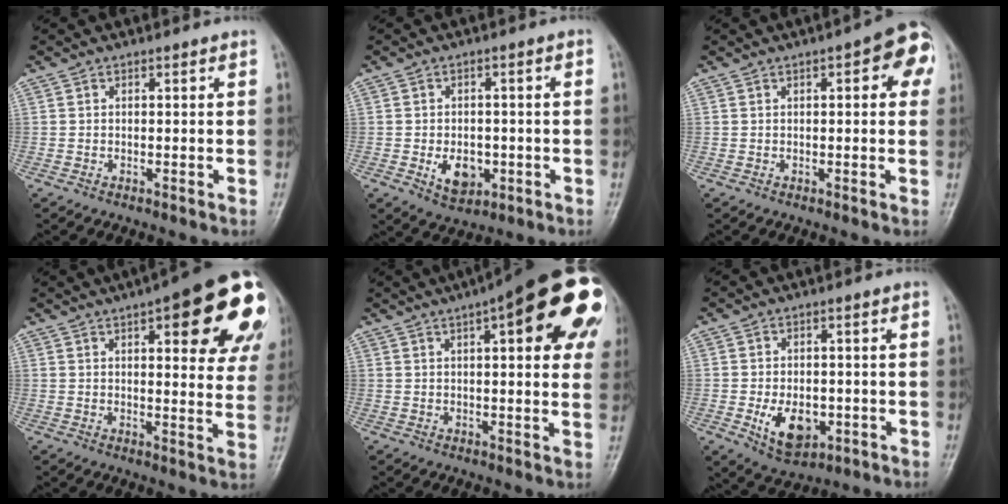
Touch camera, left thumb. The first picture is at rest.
{"total": 6.3, "force": [-1.8, 4.4, 4.2], "torque": [-0.049, 0.006, -0.019]}
{"total": 7.2, "force": [2.2, 2.6, 6.3], "torque": [-0.057, 0.010, 0.015]}
{"total": 23.3, "force": [9.8, 7.6, 19.7], "torque": [-0.208, -0.011, 0.119]}
{"total": 23.7, "force": [9.1, 6.9, 20.8], "torque": [-0.240, 0.015, 0.115]}
{"total": 8.4, "force": [-2.3, 5.3, 6.1], "torque": [-0.083, 0.002, -0.025]}